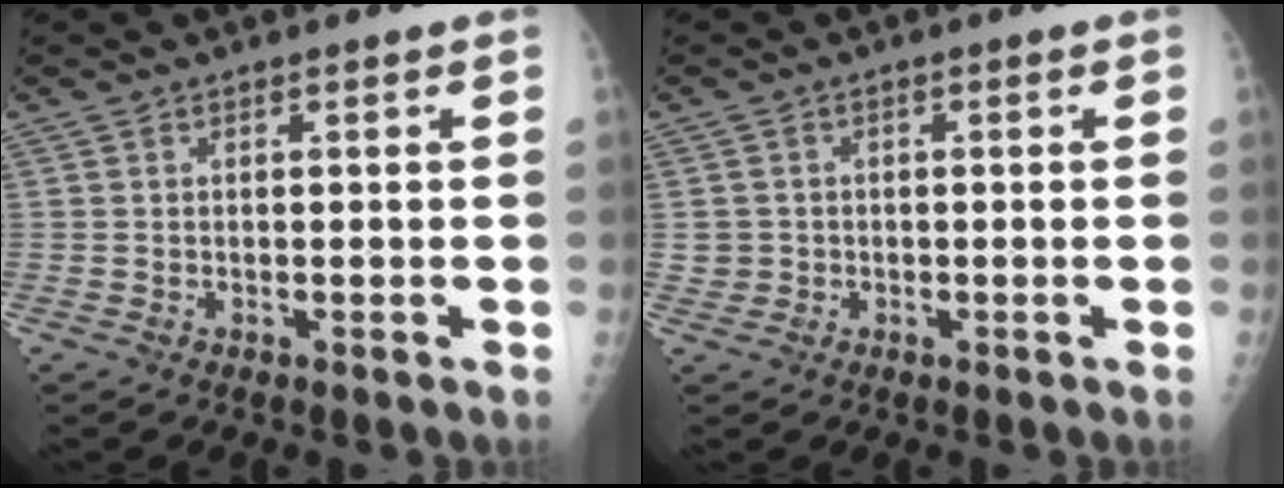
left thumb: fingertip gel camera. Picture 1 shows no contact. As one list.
[{"total": 2.2, "force": [-0.4, 2.2, -0.1], "torque": [0.013, 0.006, -0.005]}]